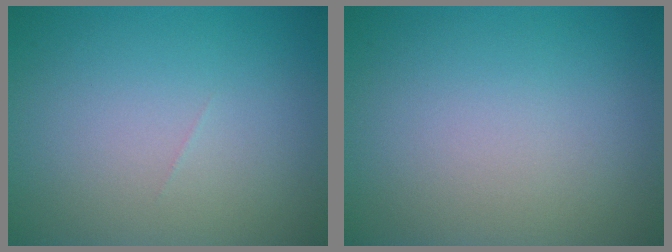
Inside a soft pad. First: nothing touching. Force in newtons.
{"total": 0.0}